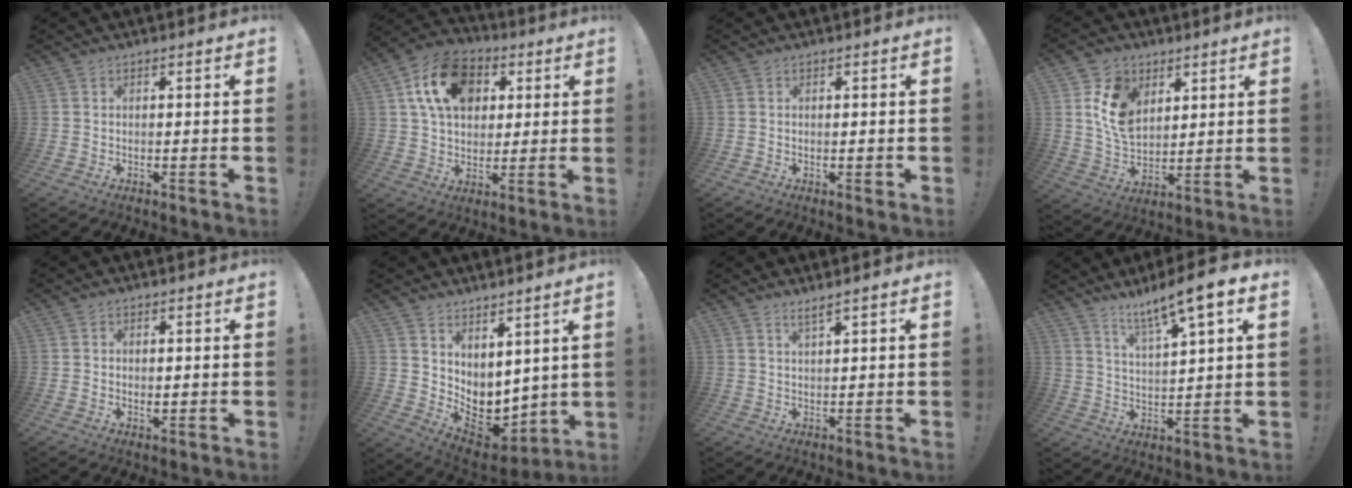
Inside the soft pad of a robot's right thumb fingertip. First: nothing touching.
{"total": 17.1, "force": [6.0, 12.3, 10.3], "torque": [-0.156, -0.007, 0.114]}
{"total": 0.6, "force": [-0.1, 0.4, 0.5], "torque": [-0.004, -0.001, -0.001]}
{"total": 12.8, "force": [5.7, 9.4, 6.6], "torque": [-0.121, -0.018, 0.114]}
{"total": 1.3, "force": [-0.2, 1.0, 0.8], "torque": [-0.008, 0.001, -0.003]}
{"total": 7.8, "force": [1.3, 6.7, 3.6], "torque": [-0.017, -0.036, 0.042]}
{"total": 2.7, "force": [2.1, -0.1, 1.8], "torque": [-0.035, -0.008, 0.034]}
{"total": 10.4, "force": [7.9, 0.7, 6.7], "torque": [-0.121, -0.049, 0.130]}